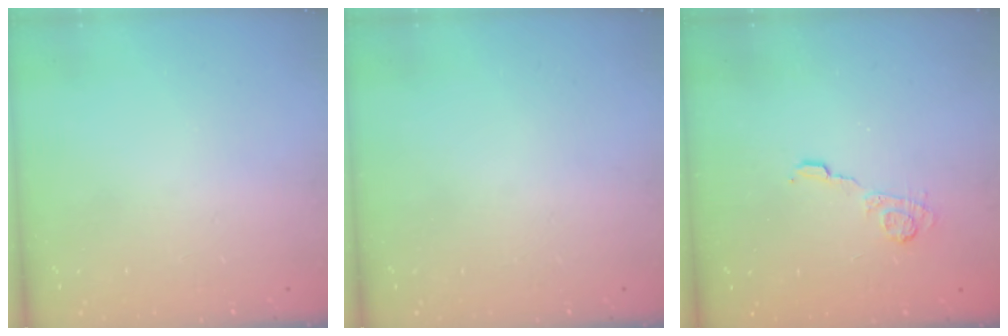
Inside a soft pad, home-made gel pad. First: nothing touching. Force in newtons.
{"total": 0.0}
{"total": 5.2, "press": 5.2, "slide": 0.4}